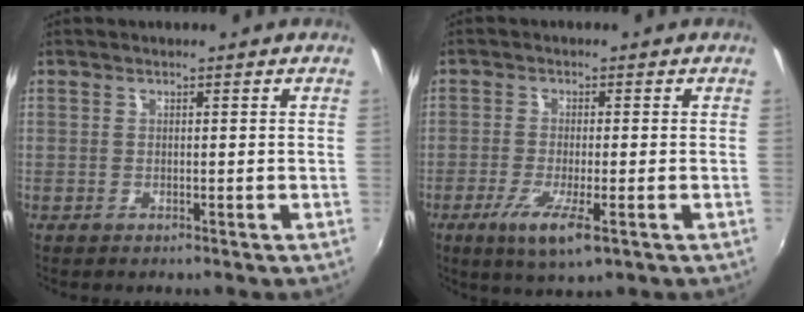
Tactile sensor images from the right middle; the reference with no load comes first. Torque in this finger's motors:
{"motor_torque": [1.35, -0.78, 0.45, 0.12]}